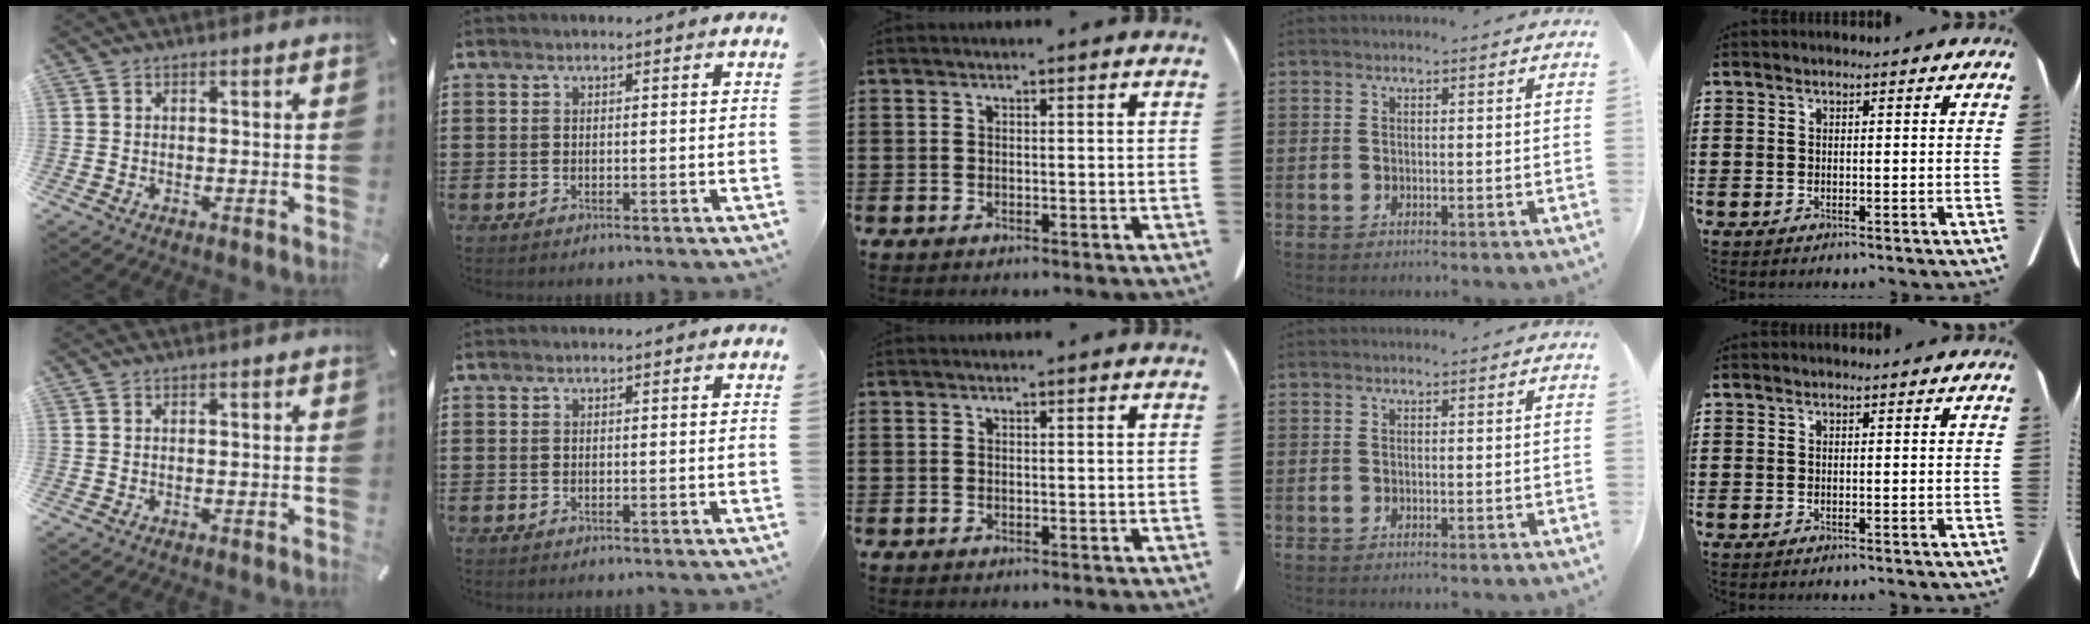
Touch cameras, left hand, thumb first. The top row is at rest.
{}